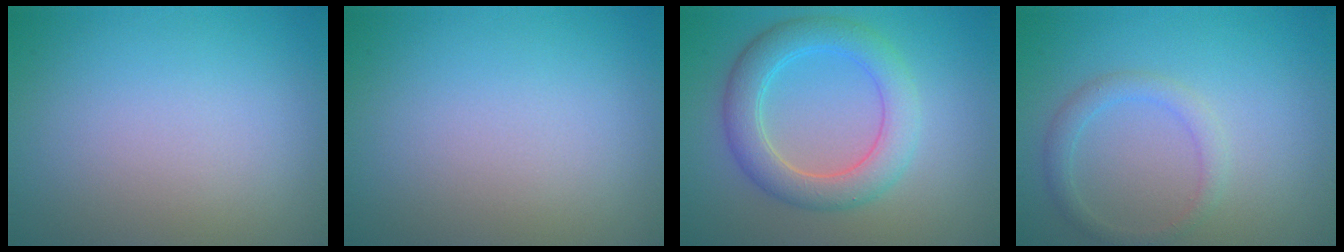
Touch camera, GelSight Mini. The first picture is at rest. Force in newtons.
{"total": 0.0}
{"total": 5.0, "press": 5.0, "slide": 0.2}
{"total": 1.8, "press": 1.8, "slide": 0.2}